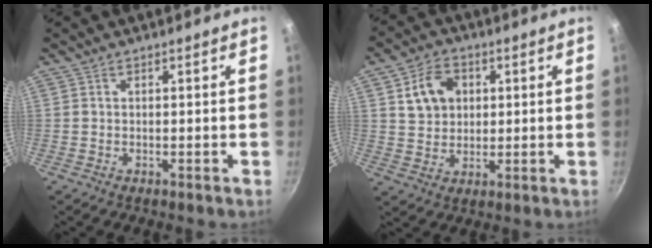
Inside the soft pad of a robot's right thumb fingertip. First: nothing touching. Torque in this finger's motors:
{"motor_torque": [-0.64, 1.07, 0.01, -0.01, 0.03]}